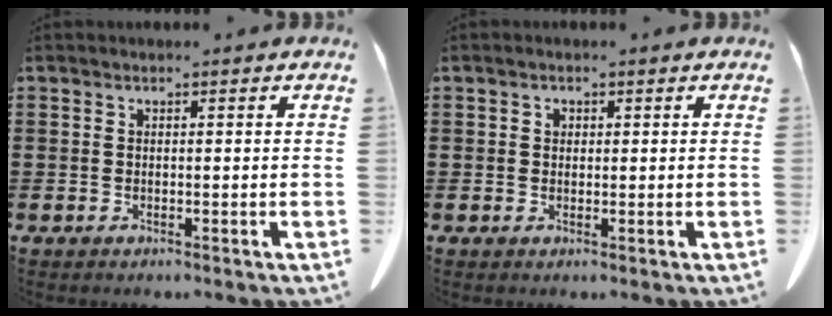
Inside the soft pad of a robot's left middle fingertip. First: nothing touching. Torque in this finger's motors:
{"motor_torque": [0.30, 0.26, 0.01, 0.01]}